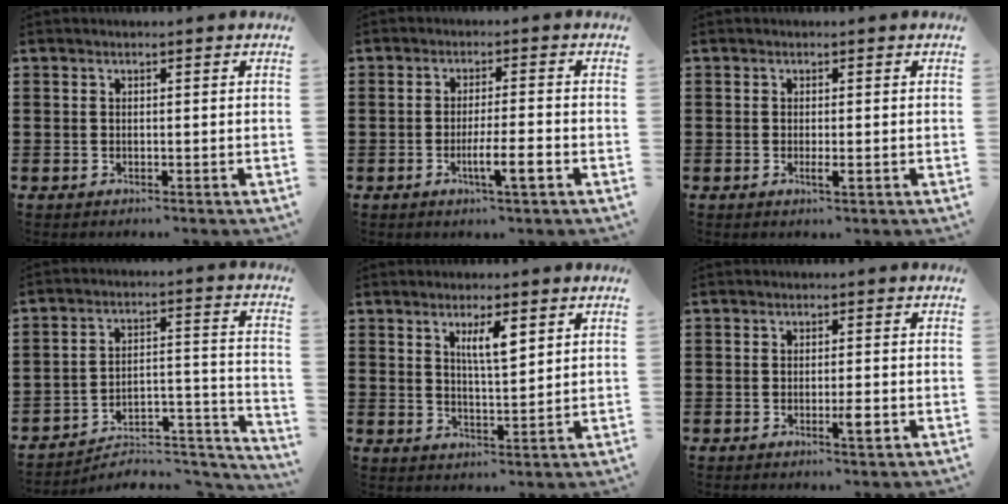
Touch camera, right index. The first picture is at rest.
{"total": 5.2, "force": [-2.2, 0.5, 4.8], "torque": [-0.077, -0.007, -0.036]}
{"total": 1.6, "force": [-0.4, 0.1, 1.5], "torque": [-0.027, -0.005, -0.007]}
{"total": 5.4, "force": [-4.9, 1.8, 1.4], "torque": [-0.022, 0.005, -0.098]}
{"total": 4.5, "force": [2.2, 1.1, 3.7], "torque": [-0.071, 0.003, 0.034]}
{"total": 2.8, "force": [-1.1, 0.5, 2.5], "torque": [-0.050, -0.004, -0.020]}